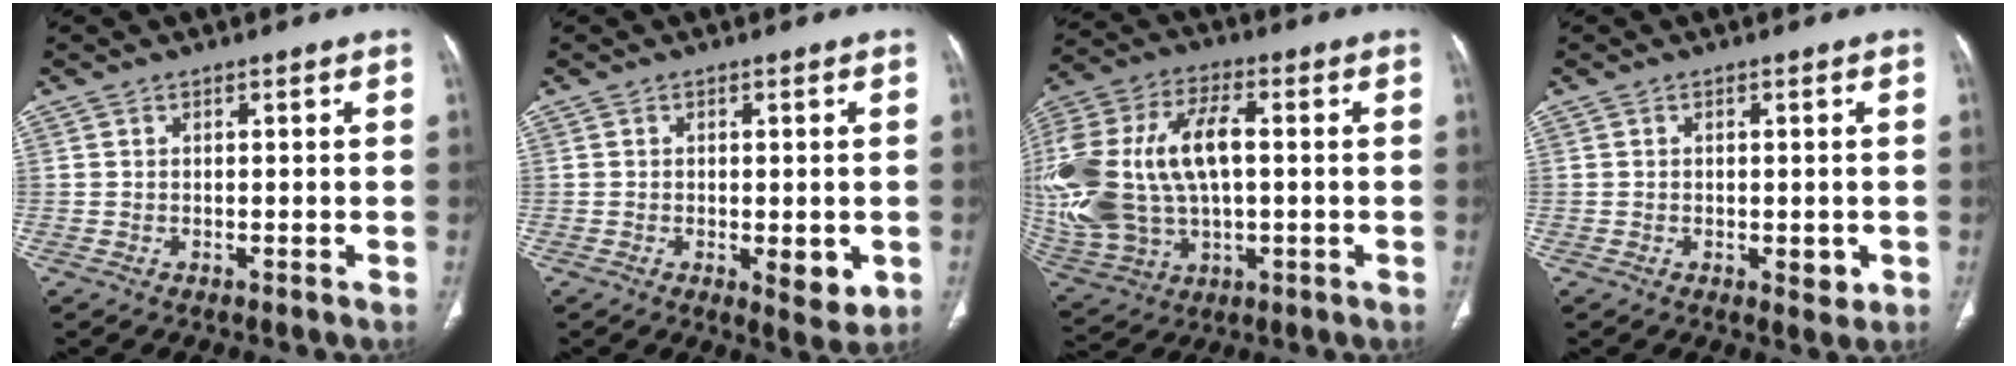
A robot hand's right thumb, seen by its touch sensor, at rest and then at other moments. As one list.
[{"total": 5.2, "force": [-1.0, 2.3, 4.6], "torque": [-0.052, -0.012, -0.007]}, {"total": 26.6, "force": [1.4, 15.5, 21.5], "torque": [-0.501, 0.016, 0.040]}, {"total": 2.9, "force": [-0.5, 1.7, 2.3], "torque": [-0.020, -0.004, -0.001]}]